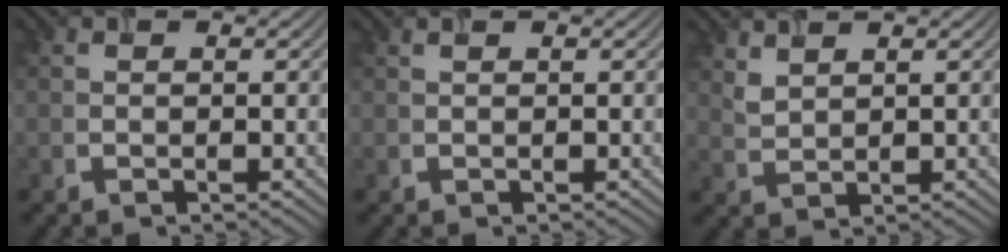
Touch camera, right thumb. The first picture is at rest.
{"total": 0.5, "force": [0.4, 0.0, 0.3], "torque": [-0.011, 0.006, 0.006]}
{"total": 2.5, "force": [2.0, 0.8, 1.2], "torque": [-0.034, -0.001, 0.050]}